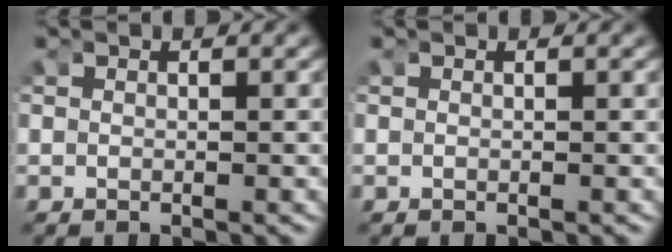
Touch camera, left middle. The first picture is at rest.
{"total": 0.0}